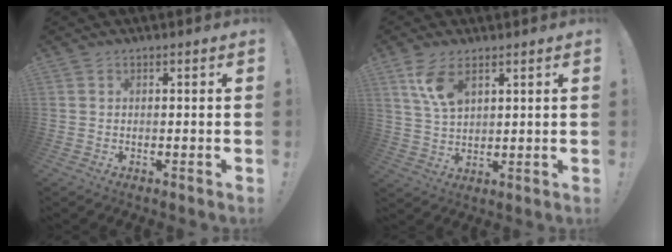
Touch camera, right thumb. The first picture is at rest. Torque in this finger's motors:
{"motor_torque": [-0.02, 0.09, 0.35, 0.53, 0.02]}